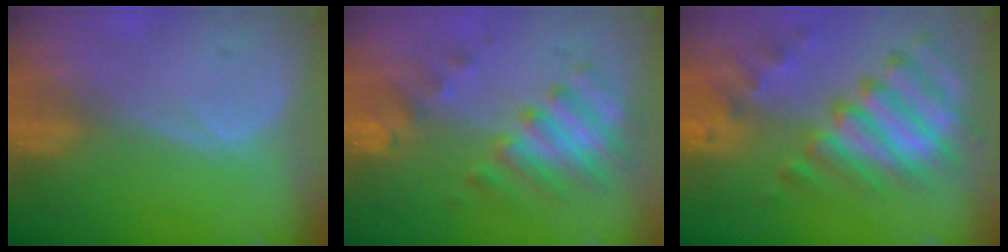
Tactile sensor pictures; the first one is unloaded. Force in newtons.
{"total": 7.9, "press": 7.1, "slide": 3.4}
{"total": 11.3, "press": 9.7, "slide": 5.8}